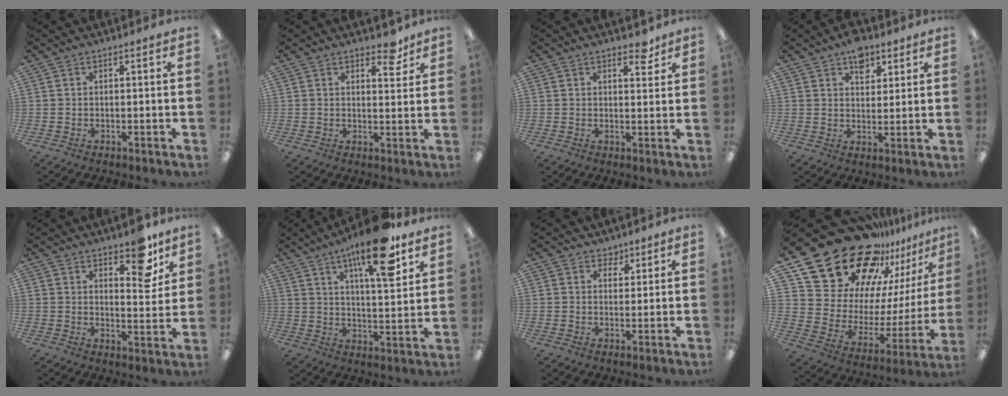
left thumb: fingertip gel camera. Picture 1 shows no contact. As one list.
[{"total": 5.2, "force": [3.8, 2.4, 2.6], "torque": [-0.020, -0.019, 0.062]}, {"total": 3.6, "force": [2.7, 1.7, 1.6], "torque": [-0.005, -0.013, 0.043]}, {"total": 6.9, "force": [4.6, 4.2, 3.1], "torque": [-0.026, -0.019, 0.077]}, {"total": 9.9, "force": [7.1, 4.1, 5.5], "torque": [-0.048, -0.050, 0.117]}, {"total": 16.3, "force": [10.2, 4.8, 11.8], "torque": [-0.176, -0.047, 0.159]}, {"total": 2.7, "force": [2.2, 1.7, 0.0], "torque": [0.009, -0.011, 0.038]}, {"total": 26.7, "force": [20.7, 13.4, 10.2], "torque": [-0.171, -0.156, 0.390]}]